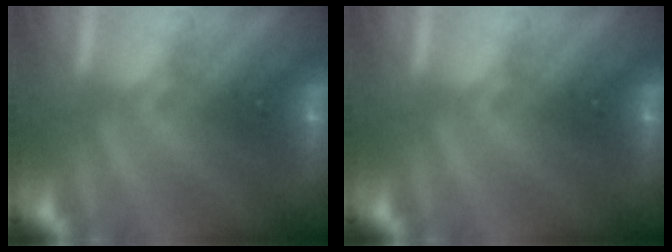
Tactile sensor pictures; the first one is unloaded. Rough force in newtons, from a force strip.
{"total": 0.0}